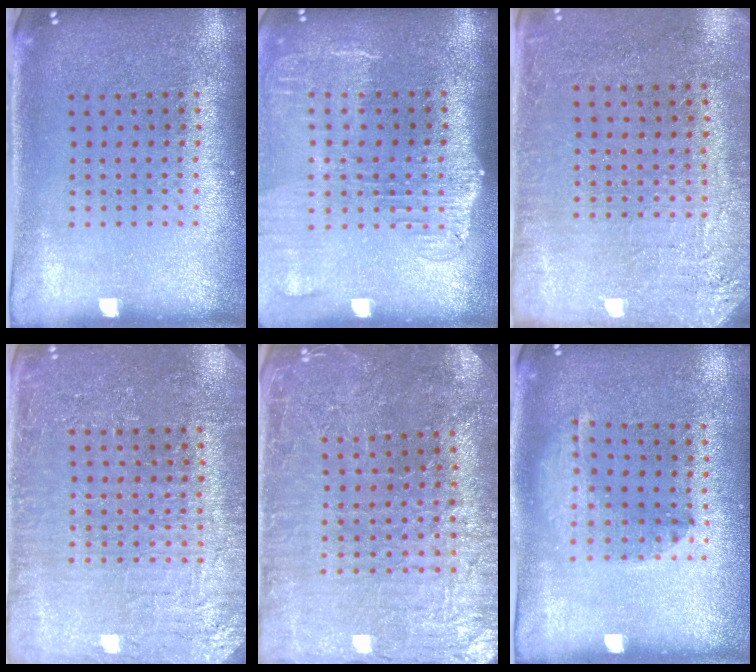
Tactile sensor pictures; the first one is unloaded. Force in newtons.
{"total": 2.1, "press": 1.7, "slide": 1.2}
{"total": 2.8, "press": 2.6, "slide": 1.1}
{"total": 3.5, "press": 3.4, "slide": 0.8}
{"total": 3.4, "press": 3.4, "slide": 0.3}
{"total": 1.0, "press": 1.0, "slide": 0.2}